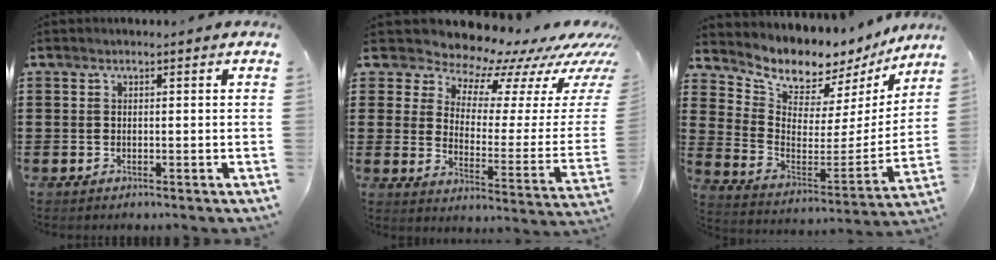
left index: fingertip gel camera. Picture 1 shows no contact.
{"total": 8.4, "force": [7.7, 3.1, 1.5], "torque": [-0.044, -0.078, 0.125]}
{"total": 7.0, "force": [6.7, 1.8, 0.5], "torque": [-0.040, -0.071, 0.112]}